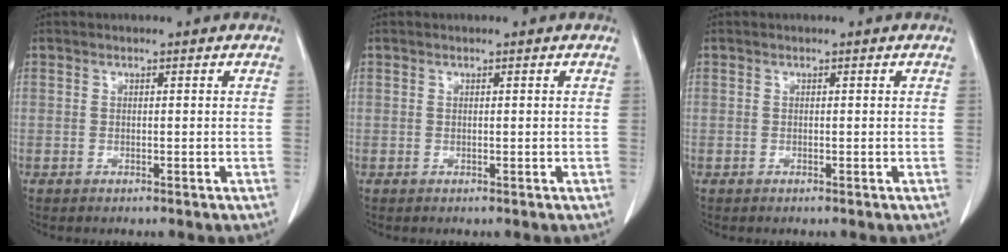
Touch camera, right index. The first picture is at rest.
{"total": 0.0}
{"total": 0.0}